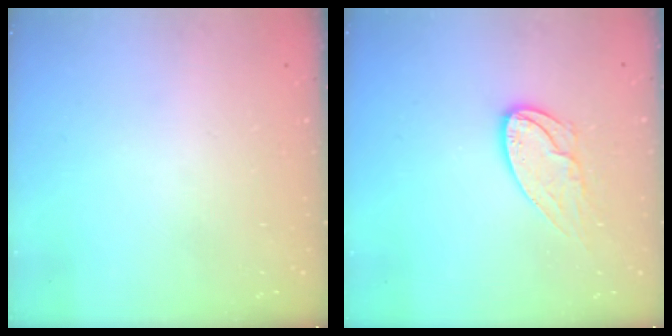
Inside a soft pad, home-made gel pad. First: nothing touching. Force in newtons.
{"total": 11.2, "press": 11.1, "slide": 0.9}